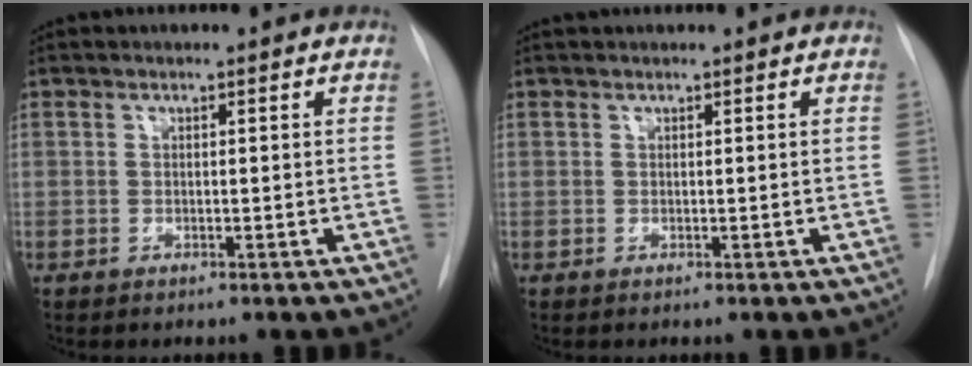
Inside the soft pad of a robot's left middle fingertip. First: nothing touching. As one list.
[{"total": 1.0, "force": [0.9, 0.0, 0.2], "torque": [-0.008, 0.021, 0.019]}]